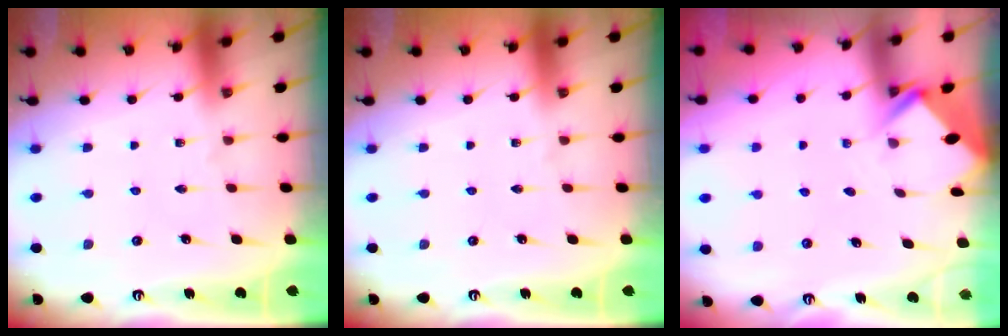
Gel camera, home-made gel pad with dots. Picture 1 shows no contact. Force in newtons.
{"total": 0.0}
{"total": 2.9, "press": 2.9, "slide": 0.2}